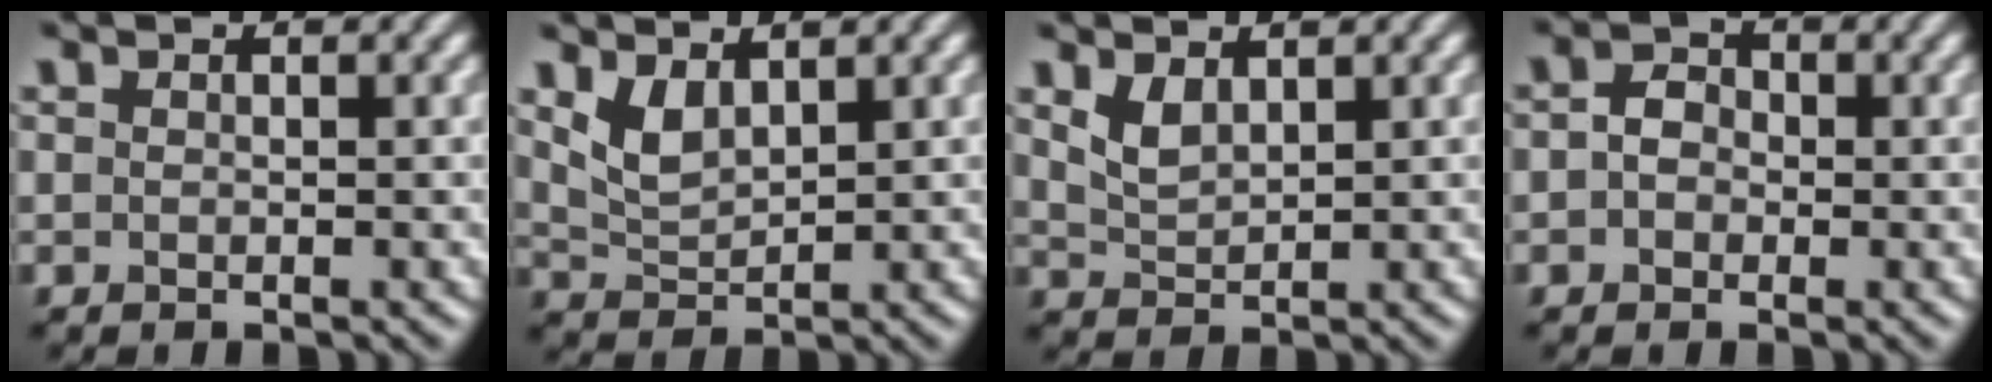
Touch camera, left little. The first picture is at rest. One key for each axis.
{"total": 2.7, "fx": 1.6, "fy": 1.3, "fz": 1.7, "tx": -0.042, "ty": -0.007, "tz": 0.040}
{"total": 2.1, "fx": 1.3, "fy": 1.1, "fz": 1.3, "tx": -0.032, "ty": -0.003, "tz": 0.033}
{"total": 2.4, "fx": -0.1, "fy": 2.0, "fz": 1.3, "tx": -0.017, "ty": 0.005, "tz": -0.015}